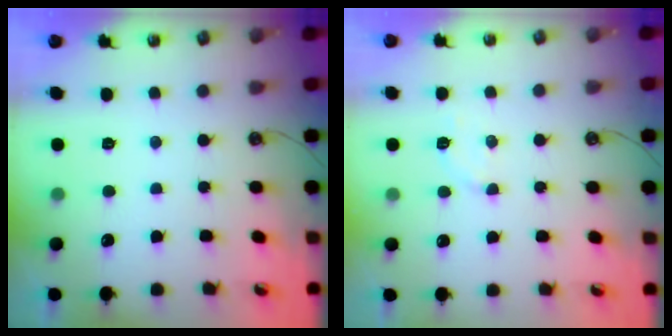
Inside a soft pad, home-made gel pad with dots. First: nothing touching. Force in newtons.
{"total": 2.8, "press": 2.8, "slide": 0.5}